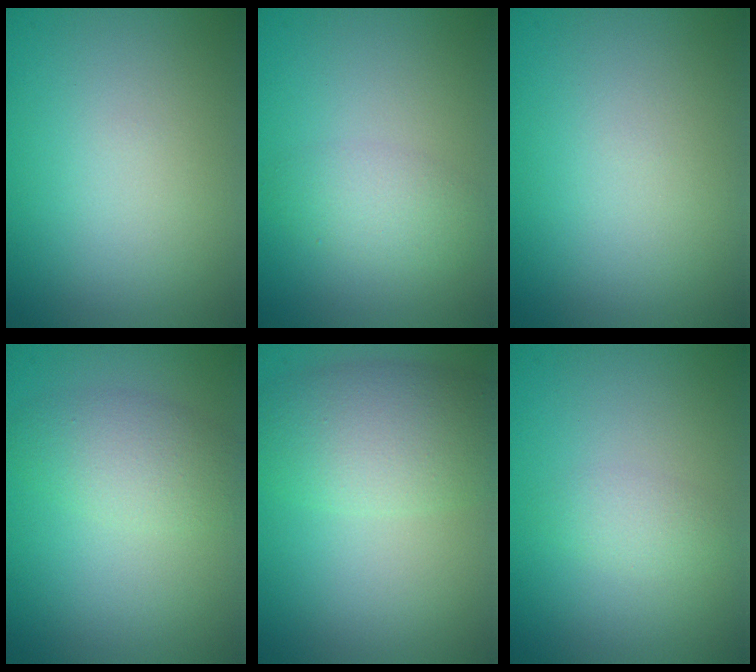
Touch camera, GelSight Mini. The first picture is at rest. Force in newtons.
{"total": 2.3, "press": 2.3, "slide": 0.1}
{"total": 0.0}
{"total": 3.2, "press": 3.2, "slide": 0.1}
{"total": 5.7, "press": 5.7, "slide": 0.2}
{"total": 1.4, "press": 1.4, "slide": 0.0}